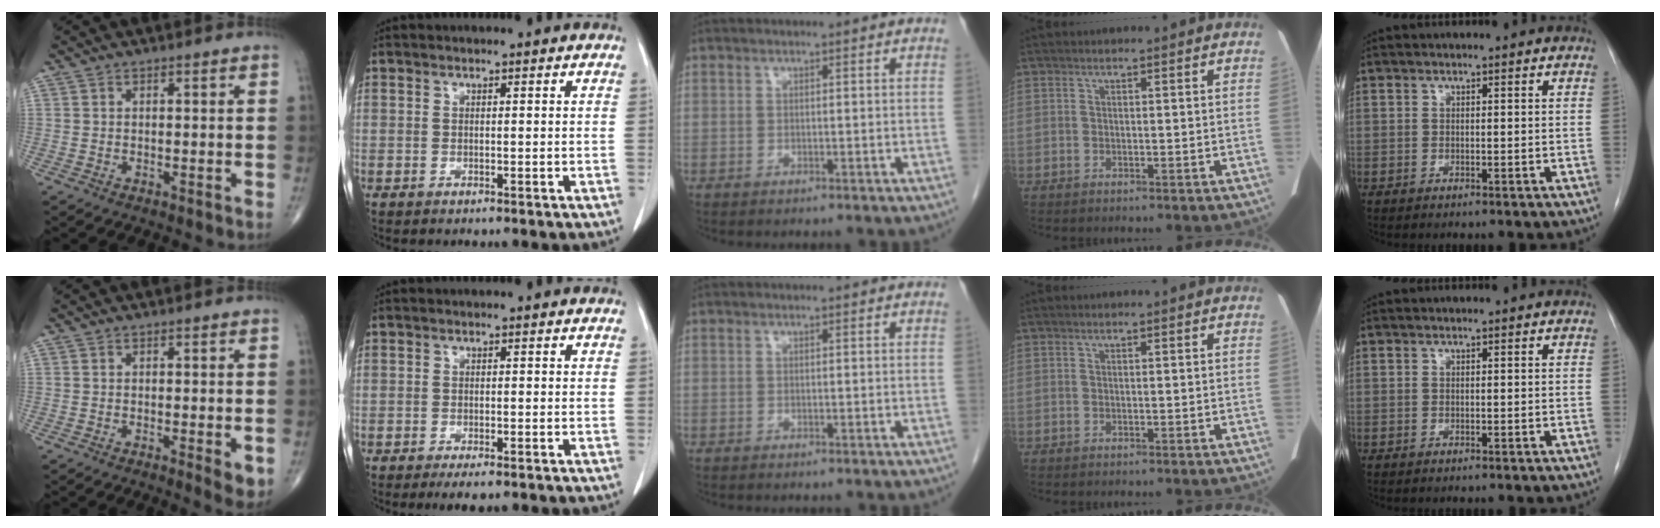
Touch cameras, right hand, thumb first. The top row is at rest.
{"thumb": {"total": 3.3, "force": [-0.5, 1.0, 3.1], "torque": [-0.040, -0.010, -0.009]}, "index": {"total": 2.8, "force": [-2.0, 1.0, 1.8], "torque": [-0.025, -0.003, -0.025]}}